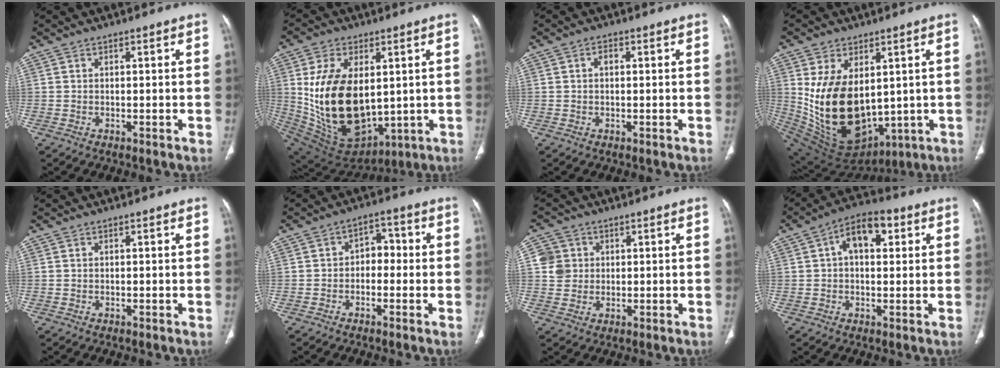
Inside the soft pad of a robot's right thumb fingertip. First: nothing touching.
{"total": 22.5, "force": [1.9, 13.5, 17.9], "torque": [-0.327, -0.025, 0.068]}
{"total": 1.6, "force": [0.2, 1.0, 1.2], "torque": [-0.017, 0.007, 0.001]}
{"total": 20.8, "force": [1.9, 13.1, 16.0], "torque": [-0.281, -0.029, 0.078]}
{"total": 0.0}
{"total": 4.7, "force": [-0.7, 3.4, 3.1], "torque": [-0.022, 0.026, -0.024]}
{"total": 4.9, "force": [1.0, 4.7, 0.9], "torque": [0.008, 0.002, 0.017]}
{"total": 9.0, "force": [2.5, 5.2, 7.0], "torque": [-0.094, 0.021, 0.033]}